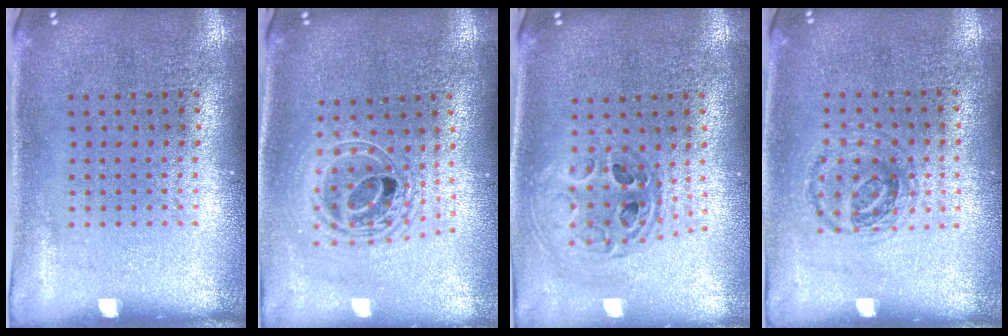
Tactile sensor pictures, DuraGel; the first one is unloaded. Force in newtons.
{"total": 2.0, "press": 1.5, "slide": 1.3}
{"total": 1.0, "press": 1.0, "slide": 0.2}
{"total": 0.9, "press": 0.9, "slide": 0.2}